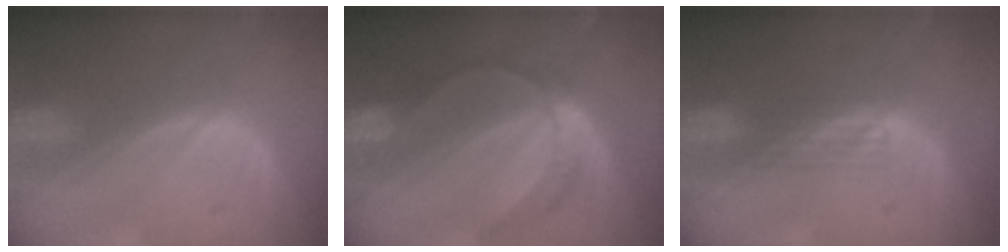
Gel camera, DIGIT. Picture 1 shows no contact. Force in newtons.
{"total": 7.8, "press": 6.5, "slide": 4.2}
{"total": 2.2, "press": 1.8, "slide": 1.2}